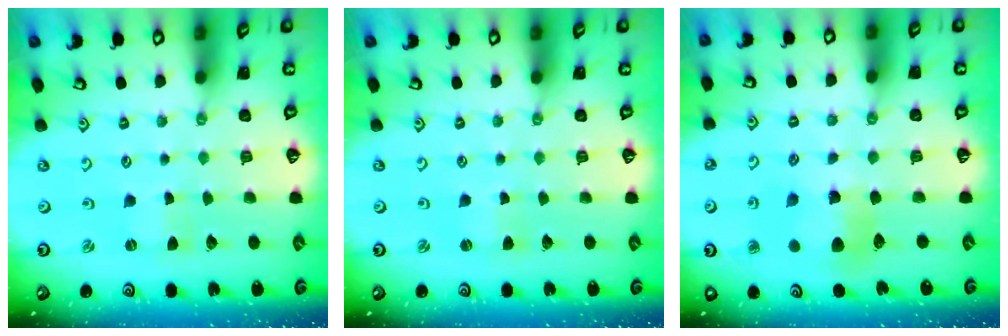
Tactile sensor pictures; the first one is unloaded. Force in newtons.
{"total": 1.0, "press": 1.0, "slide": 0.1}
{"total": 8.2, "press": 8.1, "slide": 0.7}